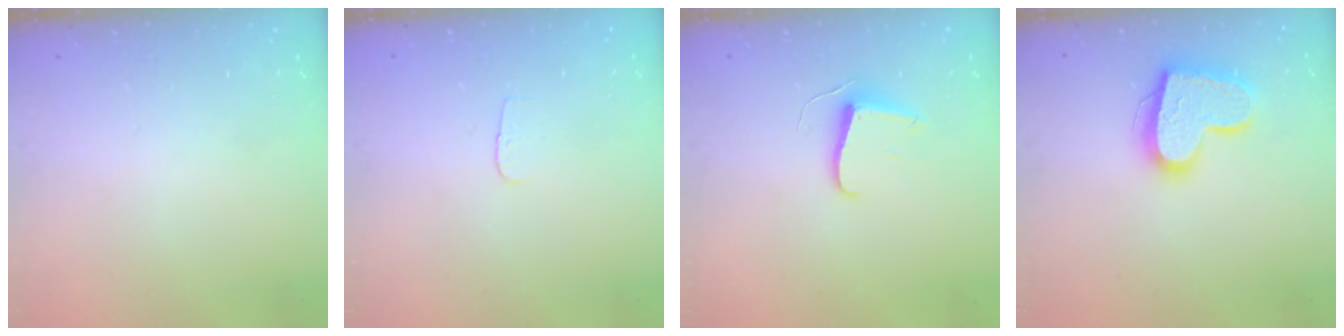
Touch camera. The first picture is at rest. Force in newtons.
{"total": 2.9, "press": 2.8, "slide": 0.3}
{"total": 7.1, "press": 7.1, "slide": 0.5}
{"total": 17.6, "press": 17.6, "slide": 1.4}